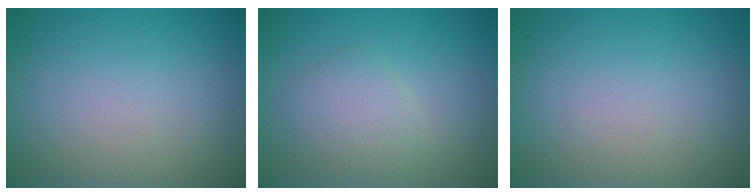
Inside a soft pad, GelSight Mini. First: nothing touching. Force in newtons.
{"total": 2.8, "press": 2.8, "slide": 0.1}
{"total": 0.0}